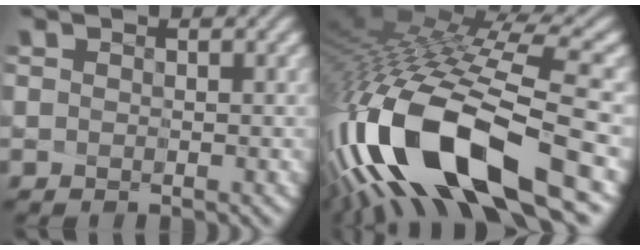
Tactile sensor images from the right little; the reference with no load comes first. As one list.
[{"total": 15.3, "force": [-7.1, 4.7, 12.7], "torque": [-0.262, -0.021, -0.107]}]